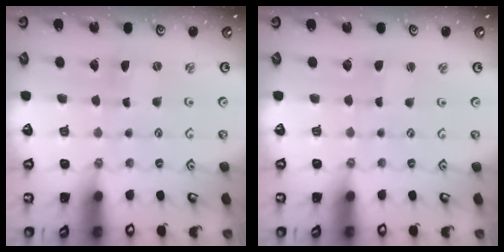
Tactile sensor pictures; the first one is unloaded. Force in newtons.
{"total": 1.3, "press": 1.3, "slide": 0.2}